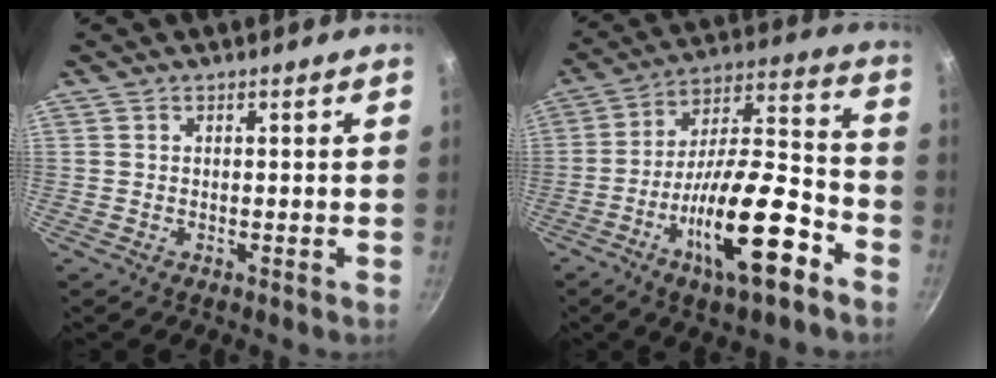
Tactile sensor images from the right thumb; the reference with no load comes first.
{"total": 20.5, "force": [-9.3, 6.6, 17.0], "torque": [-0.261, 0.052, -0.157]}